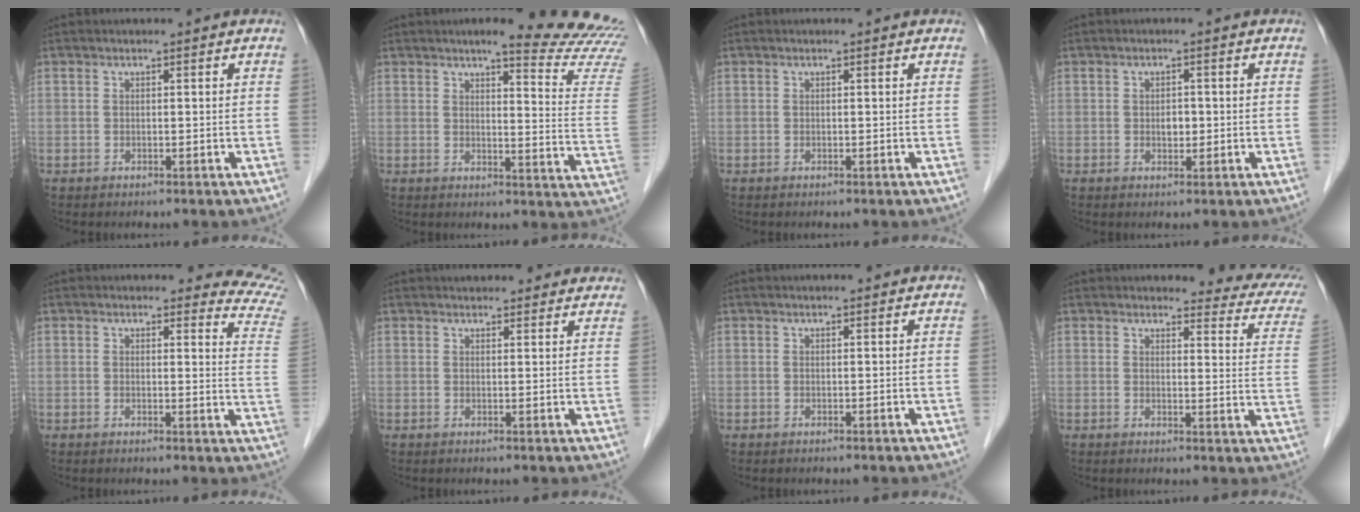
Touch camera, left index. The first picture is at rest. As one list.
[{"total": 15.3, "force": [14.2, -0.2, 5.8], "torque": [-0.062, -0.104, 0.140]}, {"total": 0.0}, {"total": 1.8, "force": [-0.4, 1.1, 1.3], "torque": [-0.019, -0.002, -0.005]}, {"total": 8.0, "force": [8.0, 0.4, 0.2], "torque": [0.021, -0.090, 0.044]}, {"total": 10.2, "force": [9.4, 2.8, 2.9], "torque": [-0.013, 0.018, 0.098]}, {"total": 2.3, "force": [2.0, 0.6, 0.9], "torque": [-0.012, 0.019, 0.018]}, {"total": 10.3, "force": [9.6, 2.2, 3.2], "torque": [-0.008, -0.053, 0.073]}]